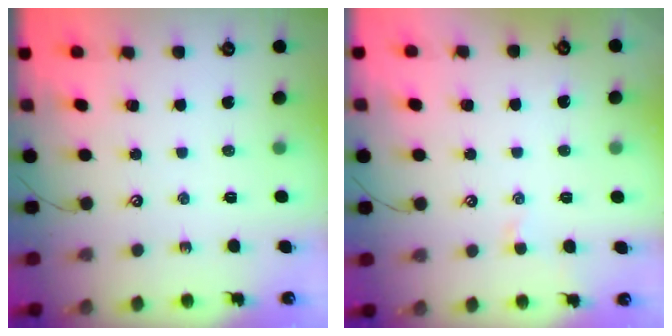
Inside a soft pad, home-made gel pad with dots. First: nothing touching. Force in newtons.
{"total": 1.9, "press": 1.9, "slide": 0.3}